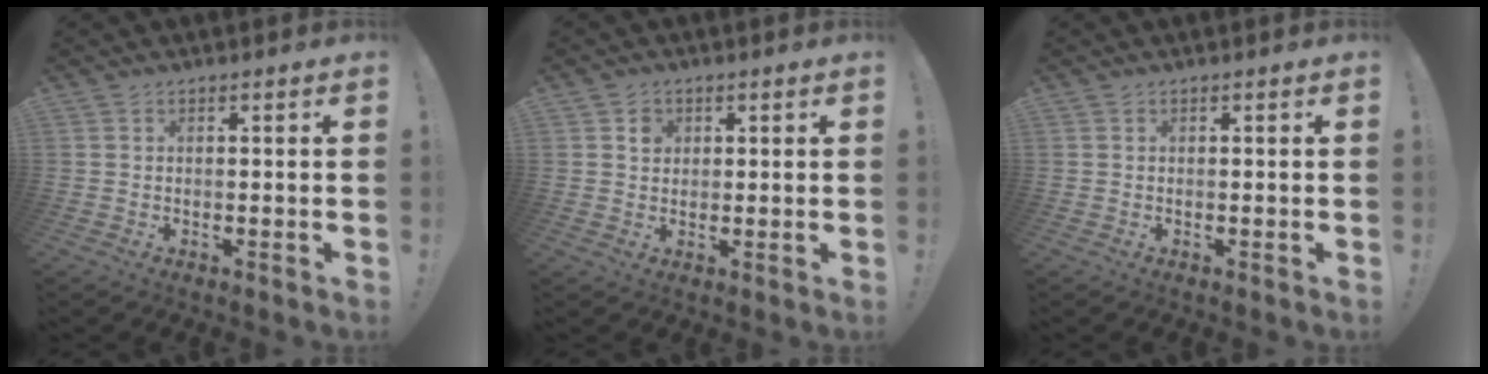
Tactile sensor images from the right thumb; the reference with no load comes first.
{"total": 2.5, "force": [0.9, 2.3, 0.7], "torque": [0.008, -0.007, 0.011]}
{"total": 0.0}